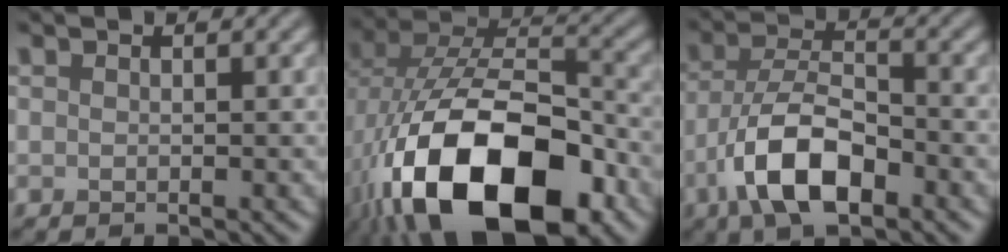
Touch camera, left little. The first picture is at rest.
{"total": 17.3, "force": [-8.3, 9.2, 12.1], "torque": [-0.217, -0.028, -0.136]}
{"total": 7.3, "force": [-3.7, 3.0, 5.4], "torque": [-0.100, 0.001, -0.080]}